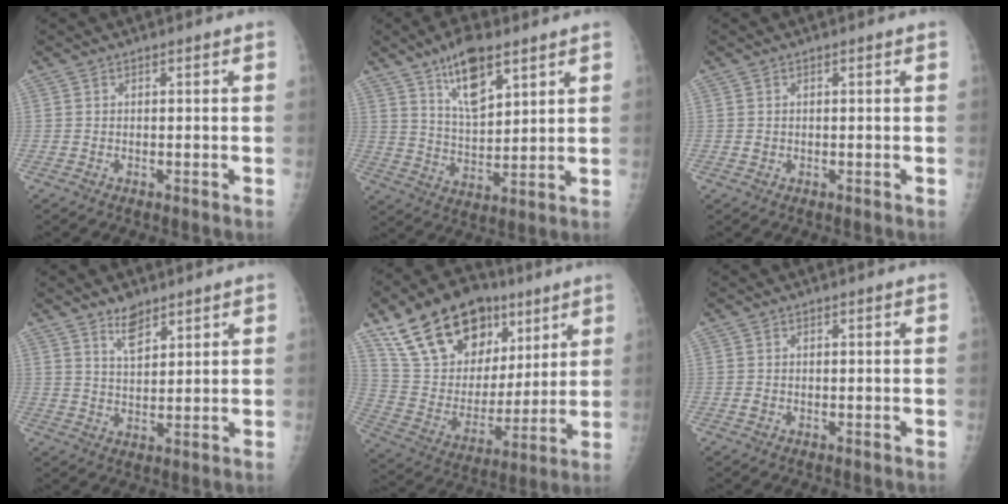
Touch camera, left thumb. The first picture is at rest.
{"total": 11.4, "force": [6.9, 4.6, 7.8], "torque": [-0.117, -0.038, 0.126]}
{"total": 0.8, "force": [0.1, 0.7, 0.3], "torque": [-0.001, 0.001, 0.002]}
{"total": 5.0, "force": [3.7, 2.3, 2.6], "torque": [-0.031, -0.029, 0.069]}
{"total": 24.3, "force": [14.4, 14.6, 13.1], "torque": [-0.197, -0.028, 0.258]}
{"total": 0.8, "force": [-0.1, 0.7, 0.4], "torque": [-0.006, 0.000, 0.000]}